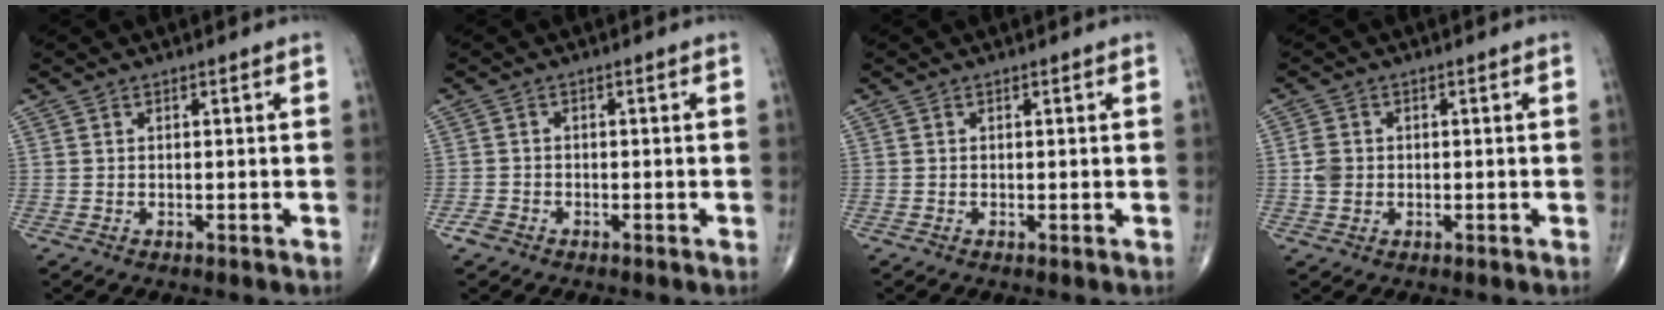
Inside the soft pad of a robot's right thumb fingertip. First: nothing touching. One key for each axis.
{"total": 1.9, "fx": -1.3, "fy": 1.2, "fz": 0.6, "tx": -0.013, "ty": 0.003, "tz": -0.026}
{"total": 0.0}
{"total": 3.1, "fx": -0.1, "fy": 2.6, "fz": 1.7, "tx": -0.029, "ty": 0.006, "tz": -0.003}